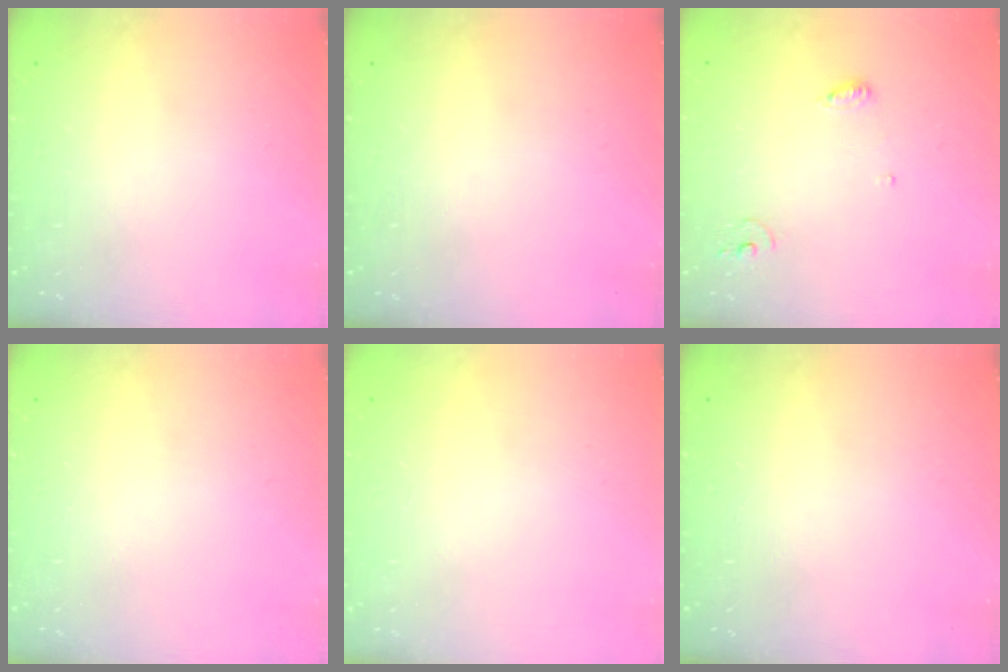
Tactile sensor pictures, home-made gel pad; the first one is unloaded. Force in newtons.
{"total": 0.0}
{"total": 4.7, "press": 4.7, "slide": 0.5}
{"total": 0.0}
{"total": 0.9, "press": 0.9, "slide": 0.0}
{"total": 0.0}